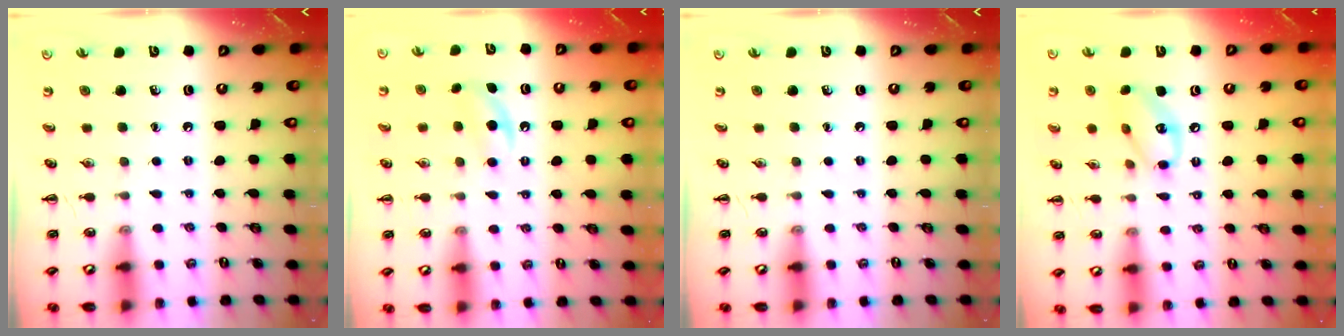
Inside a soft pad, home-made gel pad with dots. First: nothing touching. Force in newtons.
{"total": 4.6, "press": 4.4, "slide": 1.5}
{"total": 0.0}
{"total": 11.3, "press": 11.1, "slide": 2.0}